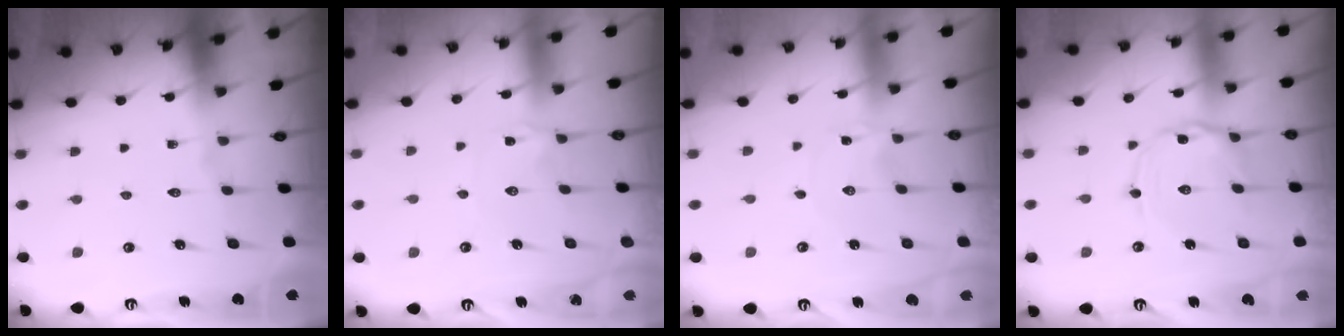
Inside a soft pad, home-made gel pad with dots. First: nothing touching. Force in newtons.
{"total": 3.9, "press": 3.8, "slide": 0.3}
{"total": 0.0}
{"total": 2.7, "press": 2.7, "slide": 0.2}